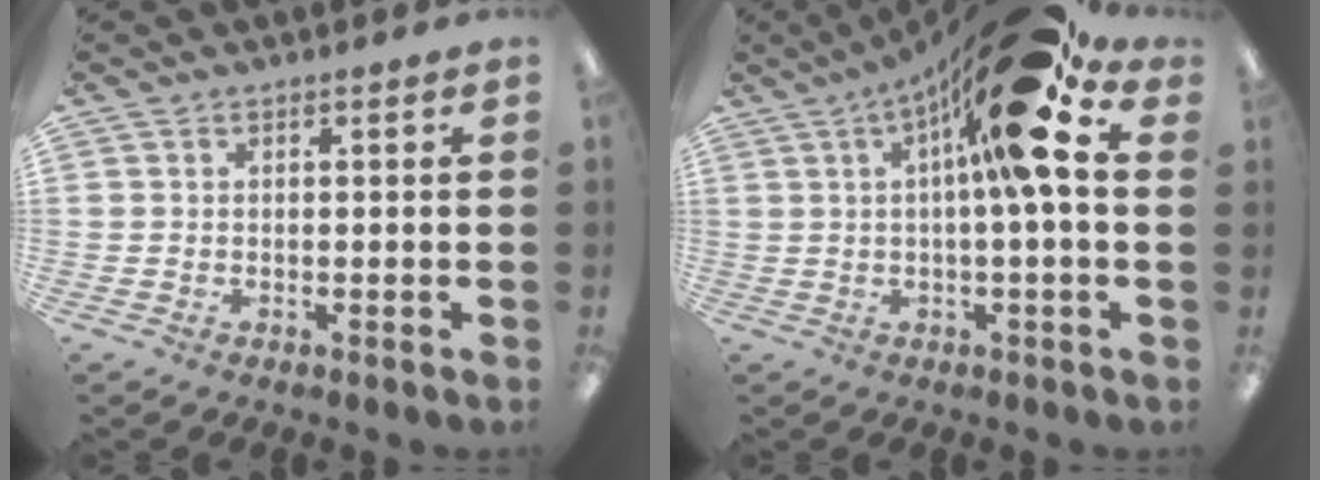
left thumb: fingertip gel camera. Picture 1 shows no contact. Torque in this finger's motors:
{"motor_torque": [1.08, 2.47, 1.65, -1.12, 0.49]}